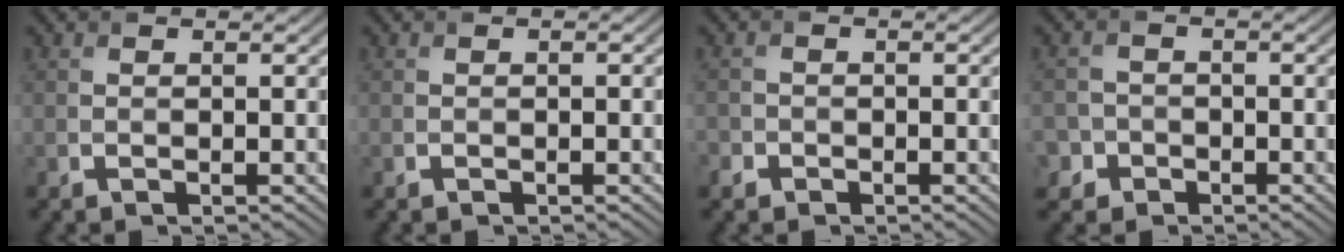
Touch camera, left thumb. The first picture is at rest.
{"total": 0.6, "force": [-0.3, 0.2, 0.5], "torque": [-0.007, 0.003, -0.005]}
{"total": 1.7, "force": [-1.2, 1.3, 0.2], "torque": [0.000, 0.000, -0.027]}
{"total": 3.7, "force": [-2.2, 3.0, 0.4], "torque": [0.001, 0.002, -0.055]}